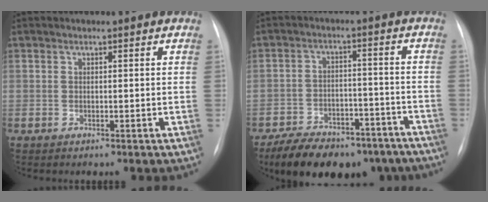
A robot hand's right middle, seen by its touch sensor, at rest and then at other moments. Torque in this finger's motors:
{"motor_torque": [1.08, -1.06, 0.29, 0.10]}